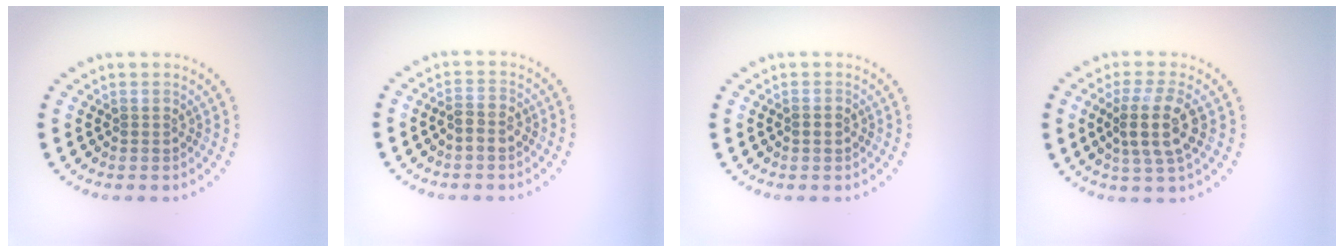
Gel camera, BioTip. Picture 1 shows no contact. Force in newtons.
{"total": 1.7, "press": 1.5, "slide": 0.7}
{"total": 1.2, "press": 1.2, "slide": 0.1}
{"total": 4.7, "press": 4.2, "slide": 1.9}